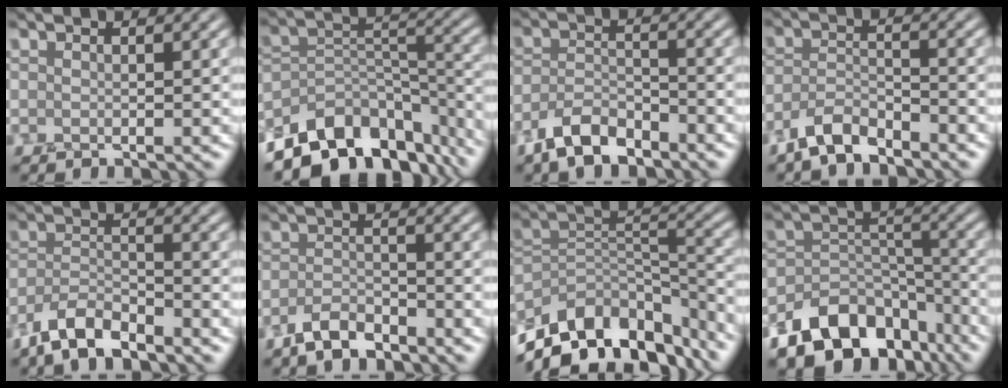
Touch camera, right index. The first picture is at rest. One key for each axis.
{"total": 11.1, "fx": -8.0, "fy": 5.7, "fz": 5.1, "tx": -0.082, "ty": 0.012, "tz": -0.143}
{"total": 4.7, "fx": -3.6, "fy": 1.9, "fz": 2.3, "tx": -0.039, "ty": -0.001, "tz": -0.074}
{"total": 3.9, "fx": -3.3, "fy": 1.2, "fz": 1.7, "tx": -0.031, "ty": 0.002, "tz": -0.072}
{"total": 5.0, "fx": -4.1, "fy": 1.6, "fz": 2.4, "tx": -0.042, "ty": -0.001, "tz": -0.084}
{"total": 3.3, "fx": -2.6, "fy": 1.2, "fz": 1.5, "tx": -0.030, "ty": 0.002, "tz": -0.058}
{"total": 12.2, "fx": -9.0, "fy": 6.1, "fz": 5.6, "tx": -0.098, "ty": 0.024, "tz": -0.160}
{"total": 11.1, "fx": -7.5, "fy": 6.6, "fz": 4.8, "tx": -0.080, "ty": 0.007, "tz": -0.129}